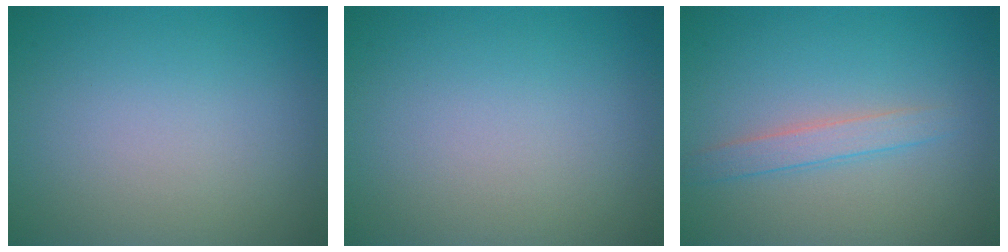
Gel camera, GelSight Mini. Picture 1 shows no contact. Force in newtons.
{"total": 0.0}
{"total": 1.9, "press": 1.9, "slide": 0.1}